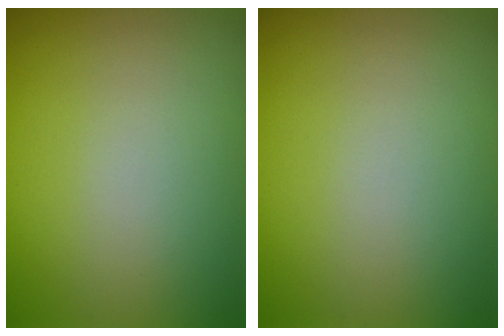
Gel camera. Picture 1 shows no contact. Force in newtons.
{"total": 0.0}